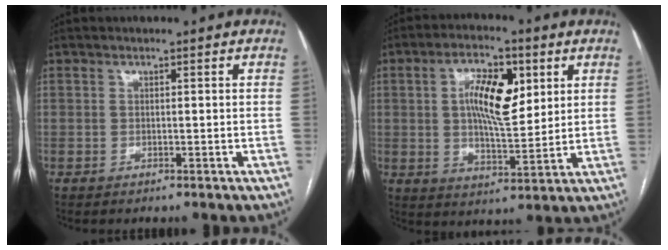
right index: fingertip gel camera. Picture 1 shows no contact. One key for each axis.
{"total": 10.7, "fx": 2.9, "fy": 3.9, "fz": 9.5, "tx": -0.169, "ty": 0.010, "tz": 0.049}